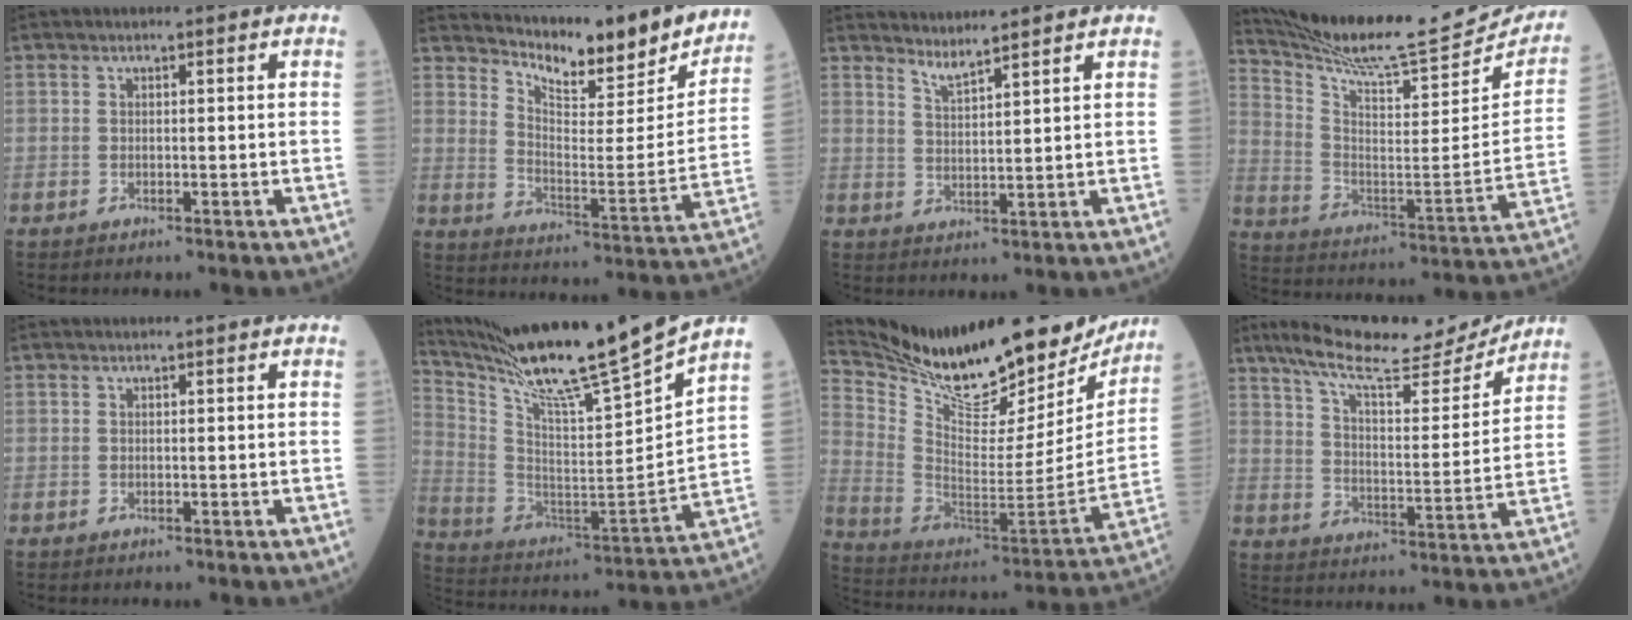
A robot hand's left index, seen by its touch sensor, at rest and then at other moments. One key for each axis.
{"total": 17.8, "fx": 15.9, "fy": 4.2, "fz": 6.7, "tx": -0.105, "ty": -0.039, "tz": 0.208}
{"total": 3.9, "fx": 3.7, "fy": -0.6, "fz": 0.9, "tx": -0.026, "ty": -0.001, "tz": 0.065}
{"total": 25.5, "fx": 23.8, "fy": 1.9, "fz": 9.0, "tx": -0.162, "ty": -0.096, "tz": 0.337}
{"total": 0.0}
{"total": 23.6, "fx": 20.0, "fy": -2.6, "fz": 12.1, "tx": -0.221, "ty": -0.063, "tz": 0.328}
{"total": 28.2, "fx": 24.1, "fy": 7.1, "fz": 12.8, "tx": -0.232, "ty": -0.045, "tz": 0.357}
{"total": 16.3, "fx": 14.3, "fy": 2.2, "fz": 7.5, "tx": -0.129, "ty": -0.001, "tz": 0.220}